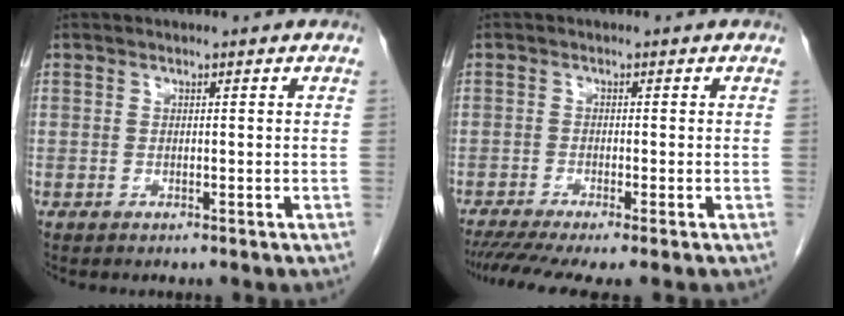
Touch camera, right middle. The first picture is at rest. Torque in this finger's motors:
{"motor_torque": [1.15, -0.99, 0.15, 0.07]}